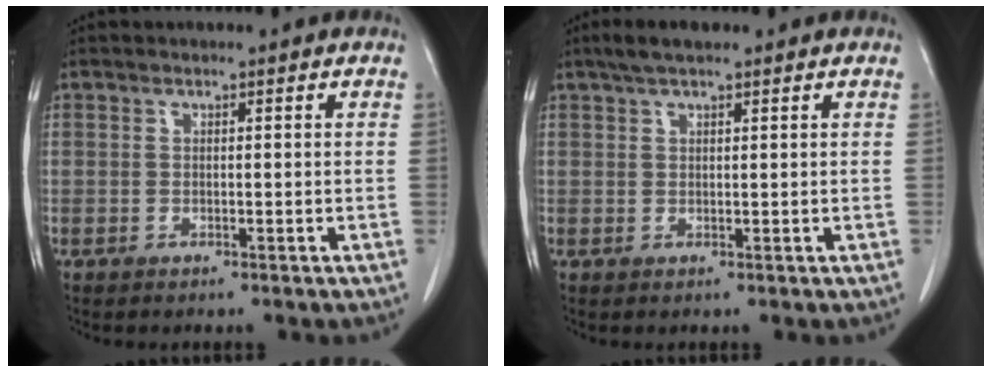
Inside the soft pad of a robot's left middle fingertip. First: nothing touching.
{"total": 3.5, "force": [2.5, 0.9, 2.2], "torque": [-0.046, 0.015, 0.047]}